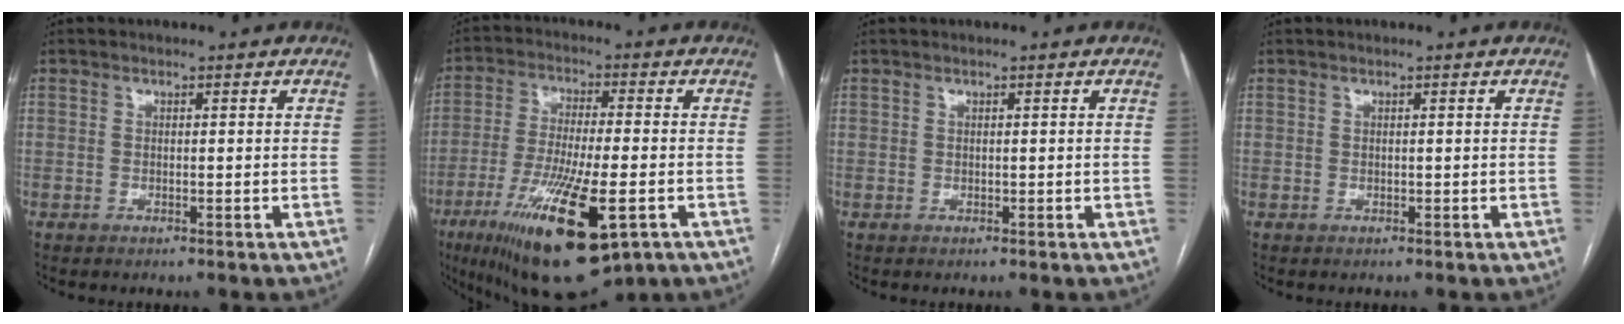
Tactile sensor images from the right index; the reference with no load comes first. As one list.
[{"total": 19.3, "force": [-9.0, 4.0, 16.6], "torque": [-0.296, -0.040, -0.142]}, {"total": 0.0}, {"total": 0.0}]